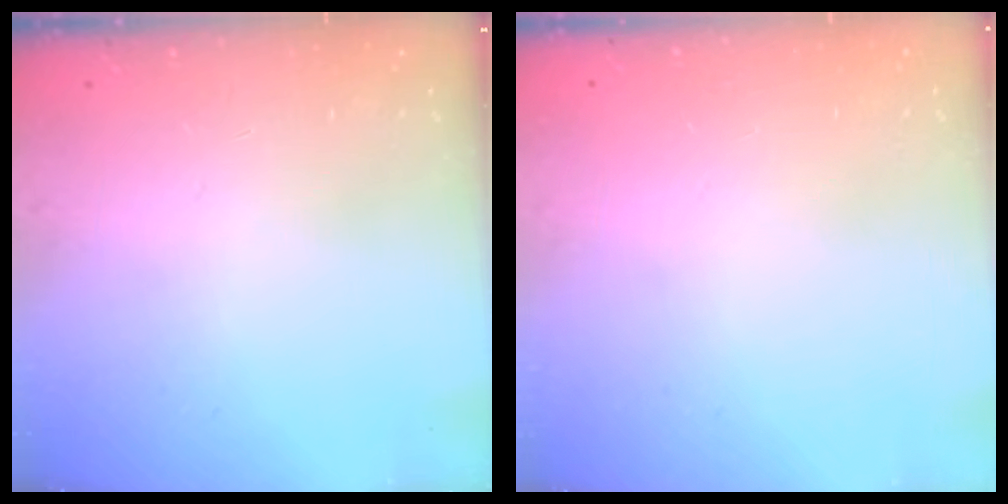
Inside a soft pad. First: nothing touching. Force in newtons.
{"total": 0.0}